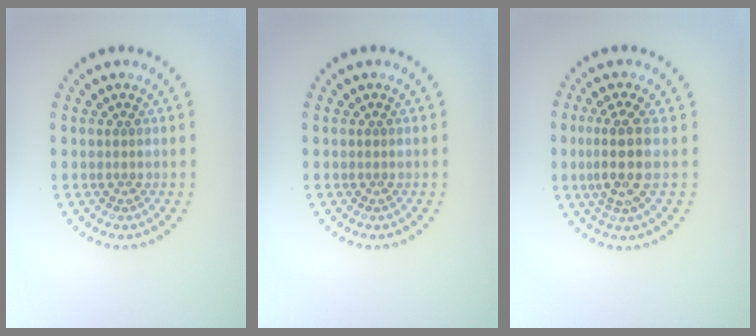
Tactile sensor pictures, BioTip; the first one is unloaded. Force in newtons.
{"total": 0.0}
{"total": 3.6, "press": 3.0, "slide": 2.0}